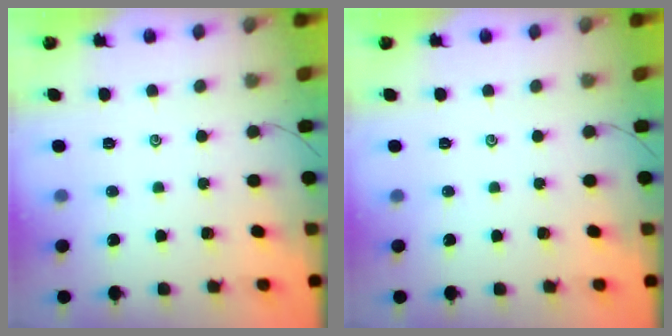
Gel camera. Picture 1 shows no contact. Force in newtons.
{"total": 0.0}